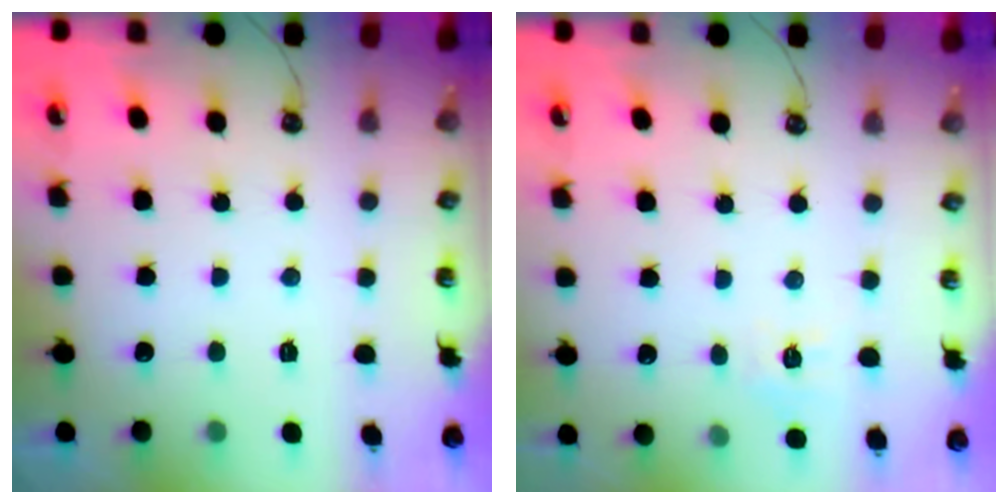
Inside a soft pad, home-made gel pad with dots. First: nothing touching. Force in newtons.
{"total": 6.7, "press": 6.6, "slide": 0.6}